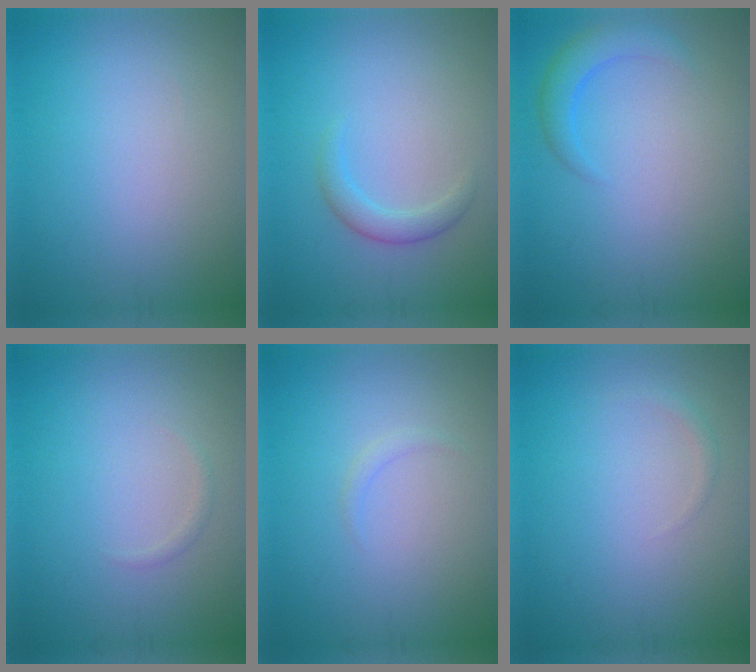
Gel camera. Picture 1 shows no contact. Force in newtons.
{"total": 2.0, "press": 2.0, "slide": 0.1}
{"total": 2.4, "press": 2.4, "slide": 0.2}
{"total": 0.7, "press": 0.7, "slide": 0.0}
{"total": 0.7, "press": 0.7, "slide": 0.1}
{"total": 0.7, "press": 0.7, "slide": 0.0}